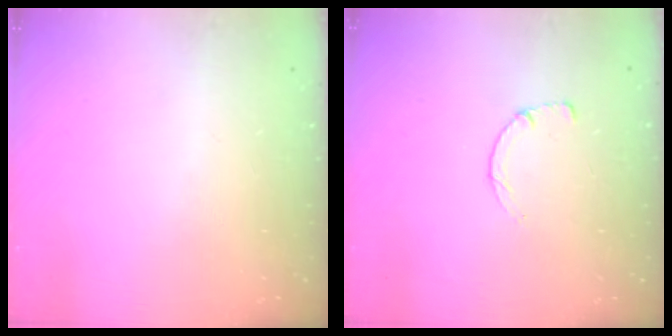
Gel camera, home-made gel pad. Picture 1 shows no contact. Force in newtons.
{"total": 2.6, "press": 2.5, "slide": 0.3}